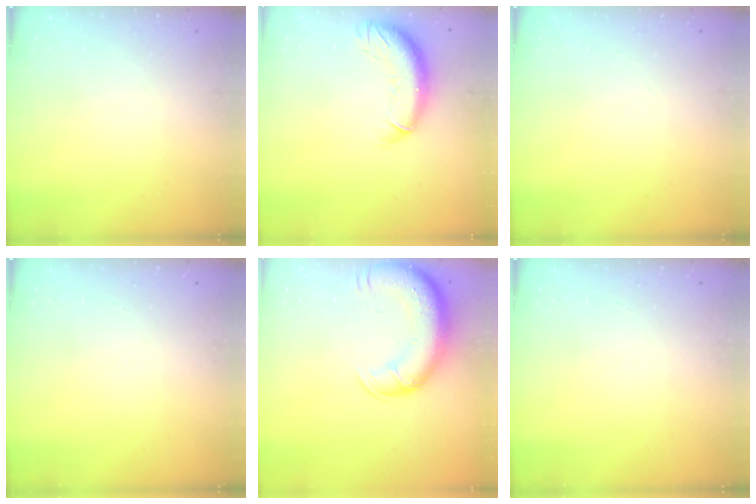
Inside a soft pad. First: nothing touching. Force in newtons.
{"total": 11.8, "press": 11.5, "slide": 2.9}
{"total": 0.0}
{"total": 0.0}
{"total": 15.7, "press": 15.3, "slide": 3.9}
{"total": 0.0}